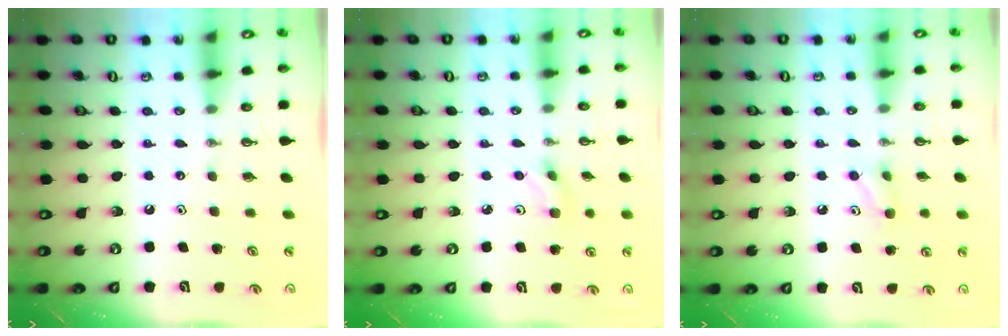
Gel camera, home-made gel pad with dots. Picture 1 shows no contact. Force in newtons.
{"total": 4.3, "press": 4.2, "slide": 0.8}
{"total": 5.3, "press": 5.3, "slide": 0.6}